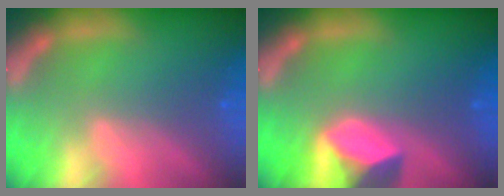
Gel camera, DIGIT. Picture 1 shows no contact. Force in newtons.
{"total": 5.4}